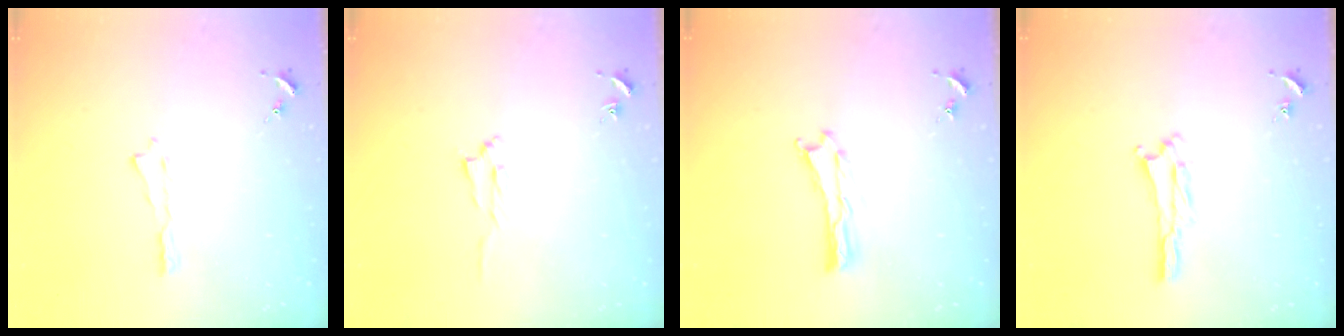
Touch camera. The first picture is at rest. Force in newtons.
{"total": 1.4, "press": 1.4, "slide": 0.2}
{"total": 0.0}
{"total": 2.1, "press": 2.1, "slide": 0.3}